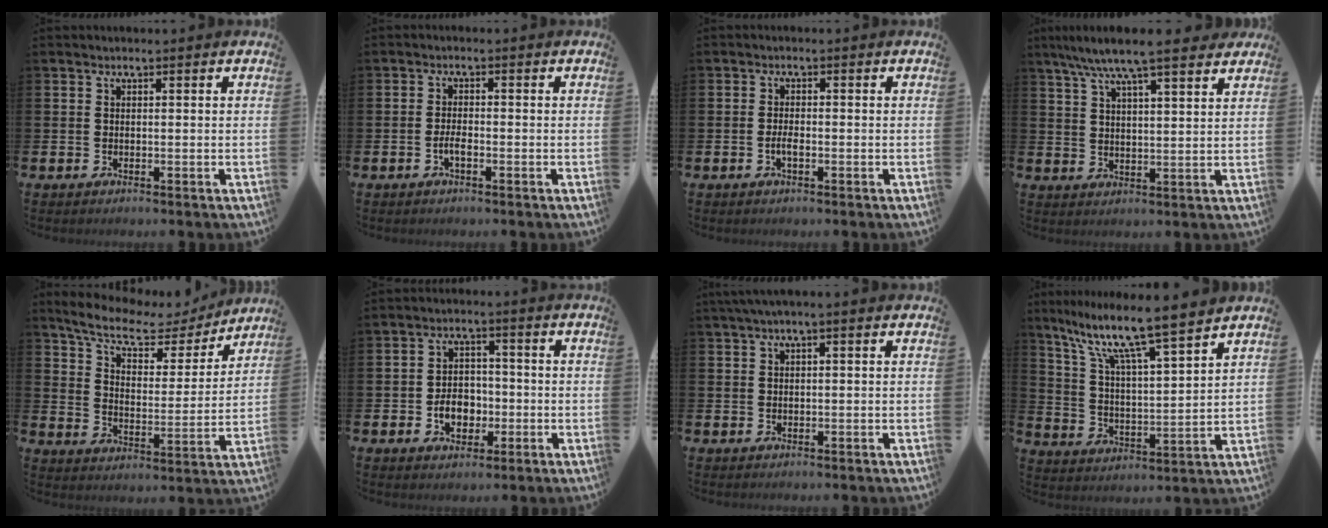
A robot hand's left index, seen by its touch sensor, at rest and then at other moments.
{"total": 1.8, "force": [-0.8, 0.6, 1.4], "torque": [-0.022, 0.000, -0.018]}
{"total": 1.6, "force": [-0.6, 0.6, 1.3], "torque": [-0.020, -0.001, -0.013]}
{"total": 8.0, "force": [7.2, 0.9, 3.3], "torque": [-0.074, -0.032, 0.127]}
{"total": 8.4, "force": [7.3, 2.8, 3.2], "torque": [-0.082, -0.051, 0.120]}
{"total": 4.6, "force": [-1.3, 3.5, 2.7], "torque": [-0.033, -0.002, -0.032]}
{"total": 1.5, "force": [0.7, 0.0, 1.3], "torque": [-0.028, 0.004, 0.013]}
{"total": 10.7, "force": [9.1, 0.8, 5.5], "torque": [-0.127, -0.061, 0.150]}